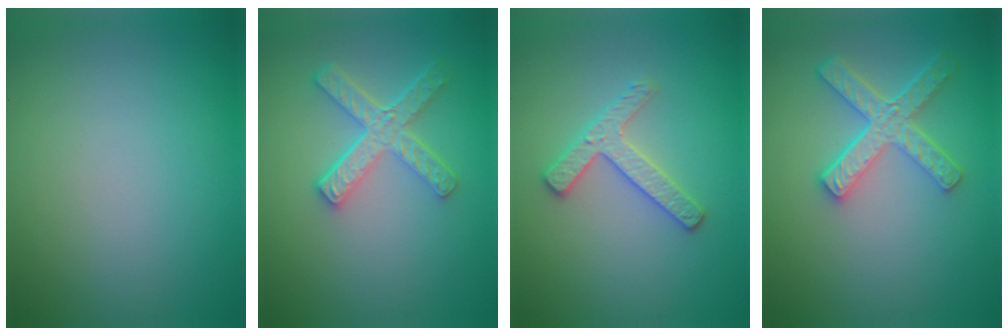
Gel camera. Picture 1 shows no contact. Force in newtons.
{"total": 4.5, "press": 3.4, "slide": 3.0}
{"total": 2.5, "press": 2.5, "slide": 0.4}
{"total": 5.2, "press": 3.9, "slide": 3.3}